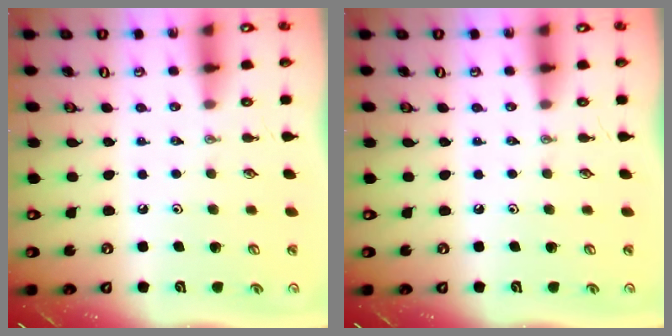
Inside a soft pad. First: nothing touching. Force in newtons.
{"total": 0.0}